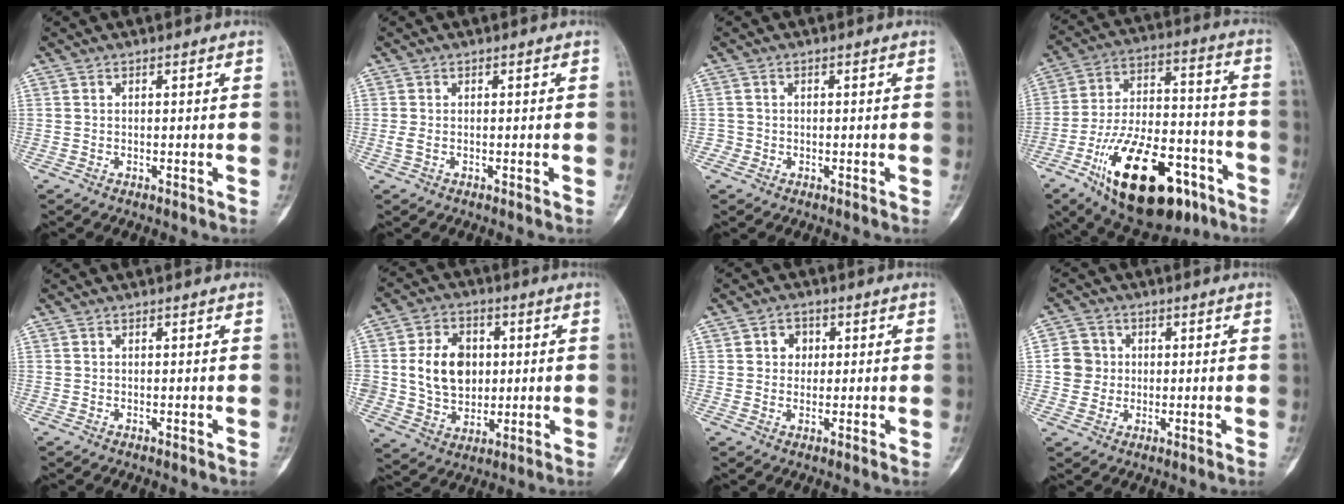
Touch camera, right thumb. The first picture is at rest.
{"total": 1.2, "force": [-0.2, 0.6, 1.0], "torque": [-0.031, -0.003, -0.004]}
{"total": 1.1, "force": [-0.4, 1.0, -0.1], "torque": [0.009, 0.007, -0.009]}
{"total": 25.7, "force": [-13.1, 12.0, 18.5], "torque": [-0.317, 0.063, -0.205]}
{"total": 0.0}
{"total": 13.8, "force": [1.4, 10.8, 8.5], "torque": [-0.110, 0.002, 0.032]}
{"total": 3.9, "force": [0.9, 3.4, 1.8], "torque": [-0.003, 0.003, 0.009]}
{"total": 5.9, "force": [0.2, 5.7, 1.4], "torque": [0.001, 0.007, -0.002]}